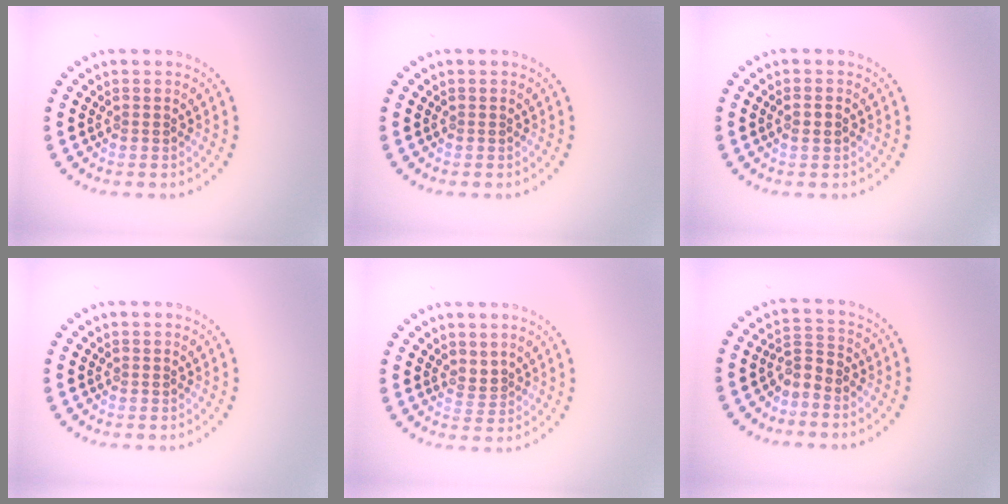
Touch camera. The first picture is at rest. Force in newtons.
{"total": 0.0}
{"total": 1.1, "press": 1.1, "slide": 0.3}
{"total": 0.0}
{"total": 1.2, "press": 0.9, "slide": 0.8}
{"total": 2.1, "press": 1.4, "slide": 1.6}